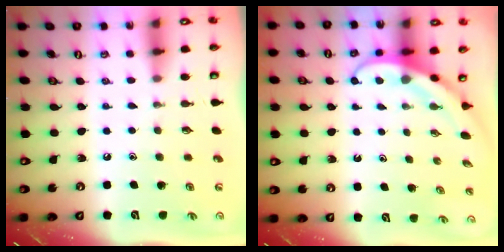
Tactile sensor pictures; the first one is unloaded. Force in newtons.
{"total": 3.8, "press": 3.8, "slide": 0.3}